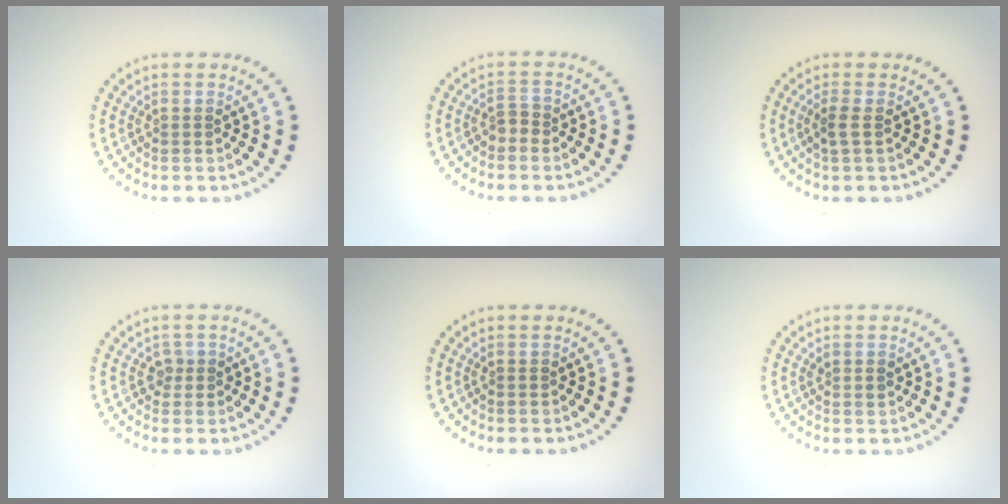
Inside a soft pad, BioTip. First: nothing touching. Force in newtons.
{"total": 1.2, "press": 1.0, "slide": 0.7}
{"total": 1.5, "press": 1.2, "slide": 0.8}
{"total": 1.1, "press": 0.8, "slide": 0.7}
{"total": 0.0}
{"total": 0.8, "press": 0.7, "slide": 0.3}